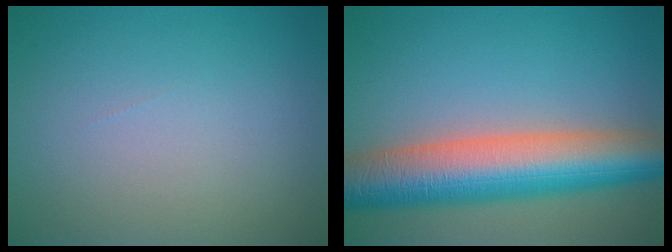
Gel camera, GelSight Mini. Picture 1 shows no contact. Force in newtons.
{"total": 10.8, "press": 10.7, "slide": 0.5}